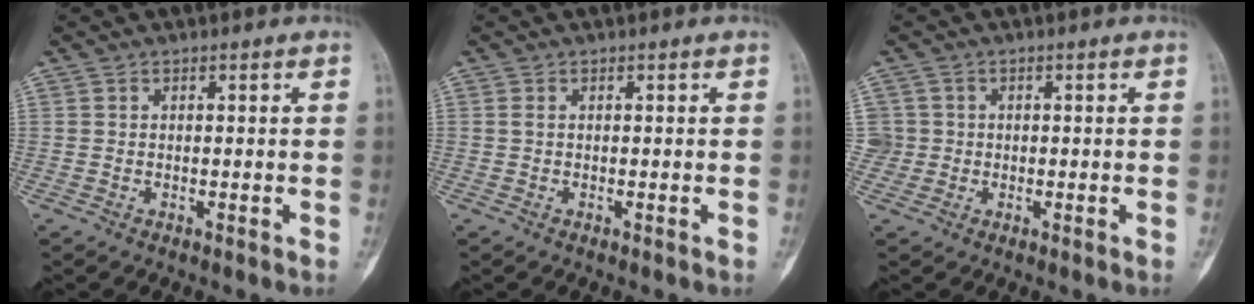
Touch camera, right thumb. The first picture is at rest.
{"total": 0.6, "force": [0.2, 0.3, 0.5], "torque": [-0.015, 0.004, 0.004]}
{"total": 3.1, "force": [0.1, 3.1, -0.1], "torque": [0.025, 0.008, 0.001]}